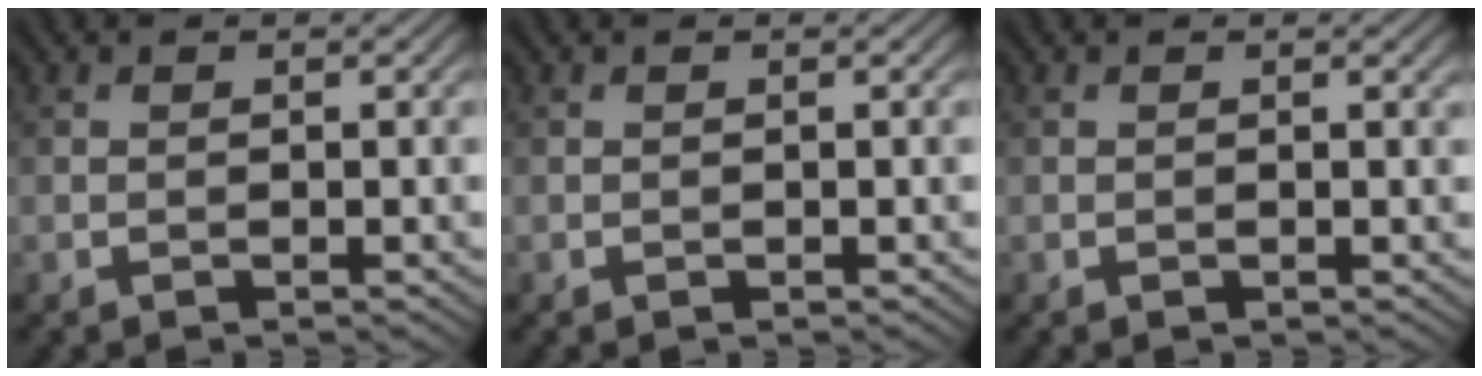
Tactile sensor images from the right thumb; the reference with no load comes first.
{"total": 0.0}
{"total": 0.0}